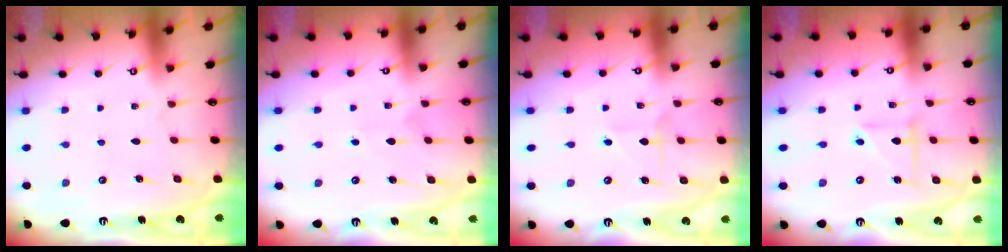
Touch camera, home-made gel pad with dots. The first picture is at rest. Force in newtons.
{"total": 4.6, "press": 4.6, "slide": 0.4}
{"total": 2.5, "press": 2.5, "slide": 0.2}
{"total": 4.5, "press": 4.4, "slide": 0.4}